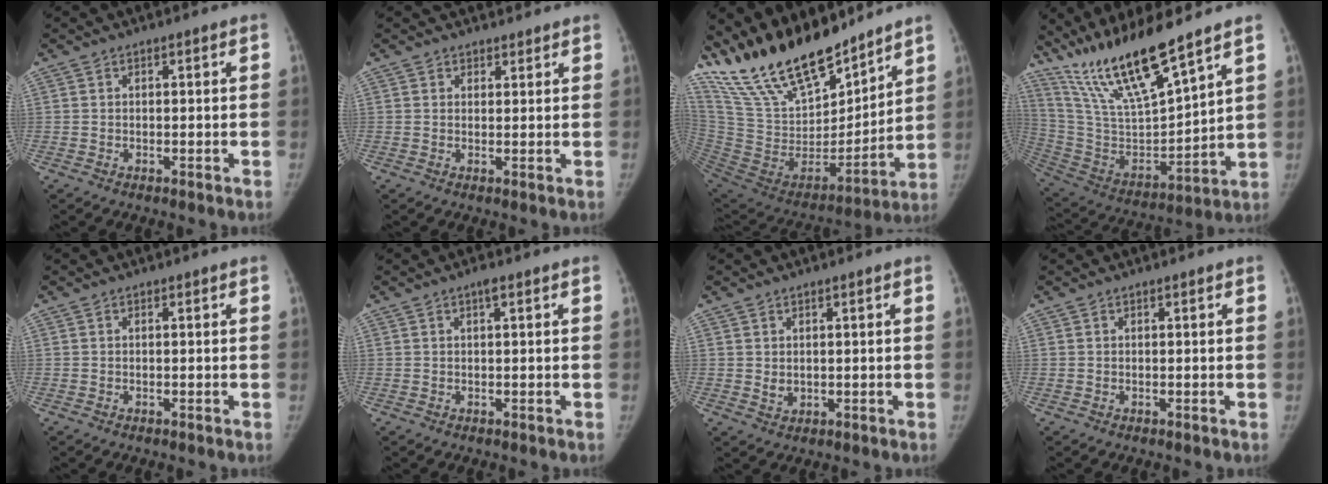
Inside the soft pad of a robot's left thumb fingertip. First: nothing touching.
{"total": 2.6, "force": [2.3, 1.3, -0.1], "torque": [0.028, -0.010, 0.029]}
{"total": 26.1, "force": [21.6, 9.0, 11.6], "torque": [-0.187, -0.102, 0.390]}
{"total": 19.3, "force": [15.2, 2.4, 11.7], "torque": [-0.198, -0.075, 0.300]}
{"total": 0.0}
{"total": 1.2, "force": [0.6, 0.2, 1.0], "torque": [-0.018, 0.004, 0.008]}
{"total": 1.8, "force": [0.5, 1.2, 1.2], "torque": [-0.015, -0.007, 0.016]}
{"total": 0.0}